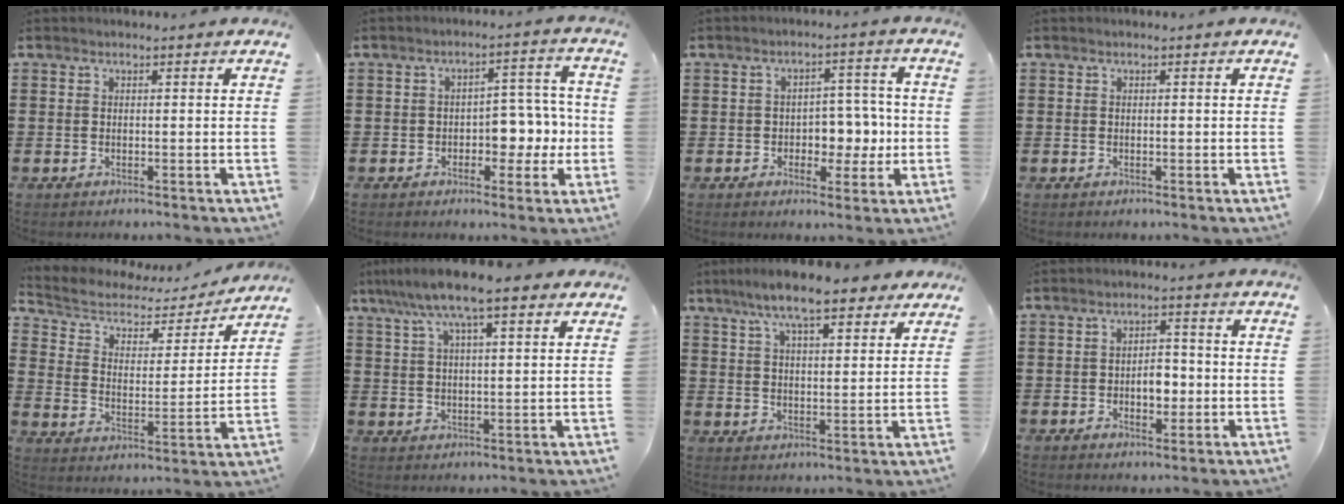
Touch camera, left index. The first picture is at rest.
{"total": 5.7, "force": [-1.2, 3.8, 4.1], "torque": [-0.064, 0.006, -0.029]}
{"total": 5.2, "force": [-0.6, 4.2, 2.9], "torque": [-0.045, 0.002, -0.020]}
{"total": 0.0}
{"total": 4.1, "force": [3.0, 2.5, 1.3], "torque": [-0.051, -0.016, 0.042]}
{"total": 9.6, "force": [6.7, 1.9, 6.7], "torque": [-0.143, -0.003, 0.119]}
{"total": 9.7, "force": [7.5, 2.0, 5.7], "torque": [-0.123, -0.009, 0.134]}
{"total": 4.2, "force": [-0.8, 2.4, 3.3], "torque": [-0.048, 0.001, -0.022]}